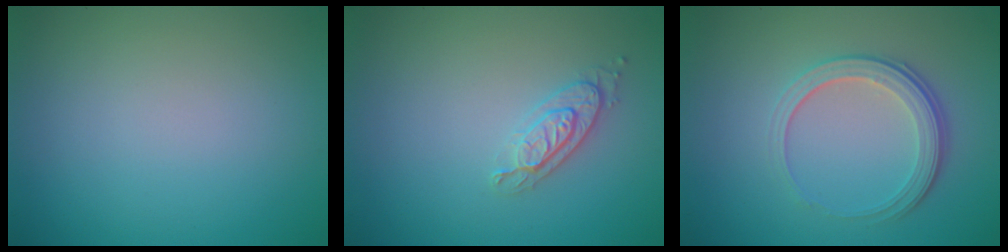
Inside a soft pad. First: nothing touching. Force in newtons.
{"total": 2.1, "press": 2.0, "slide": 0.6}
{"total": 3.8, "press": 2.8, "slide": 2.6}